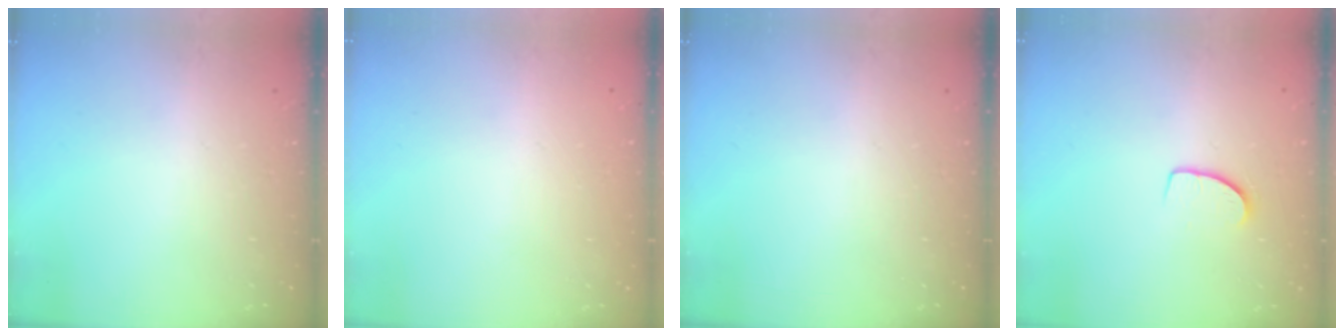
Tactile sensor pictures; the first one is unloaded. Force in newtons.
{"total": 0.0}
{"total": 0.0}
{"total": 6.4, "press": 6.4, "slide": 0.6}